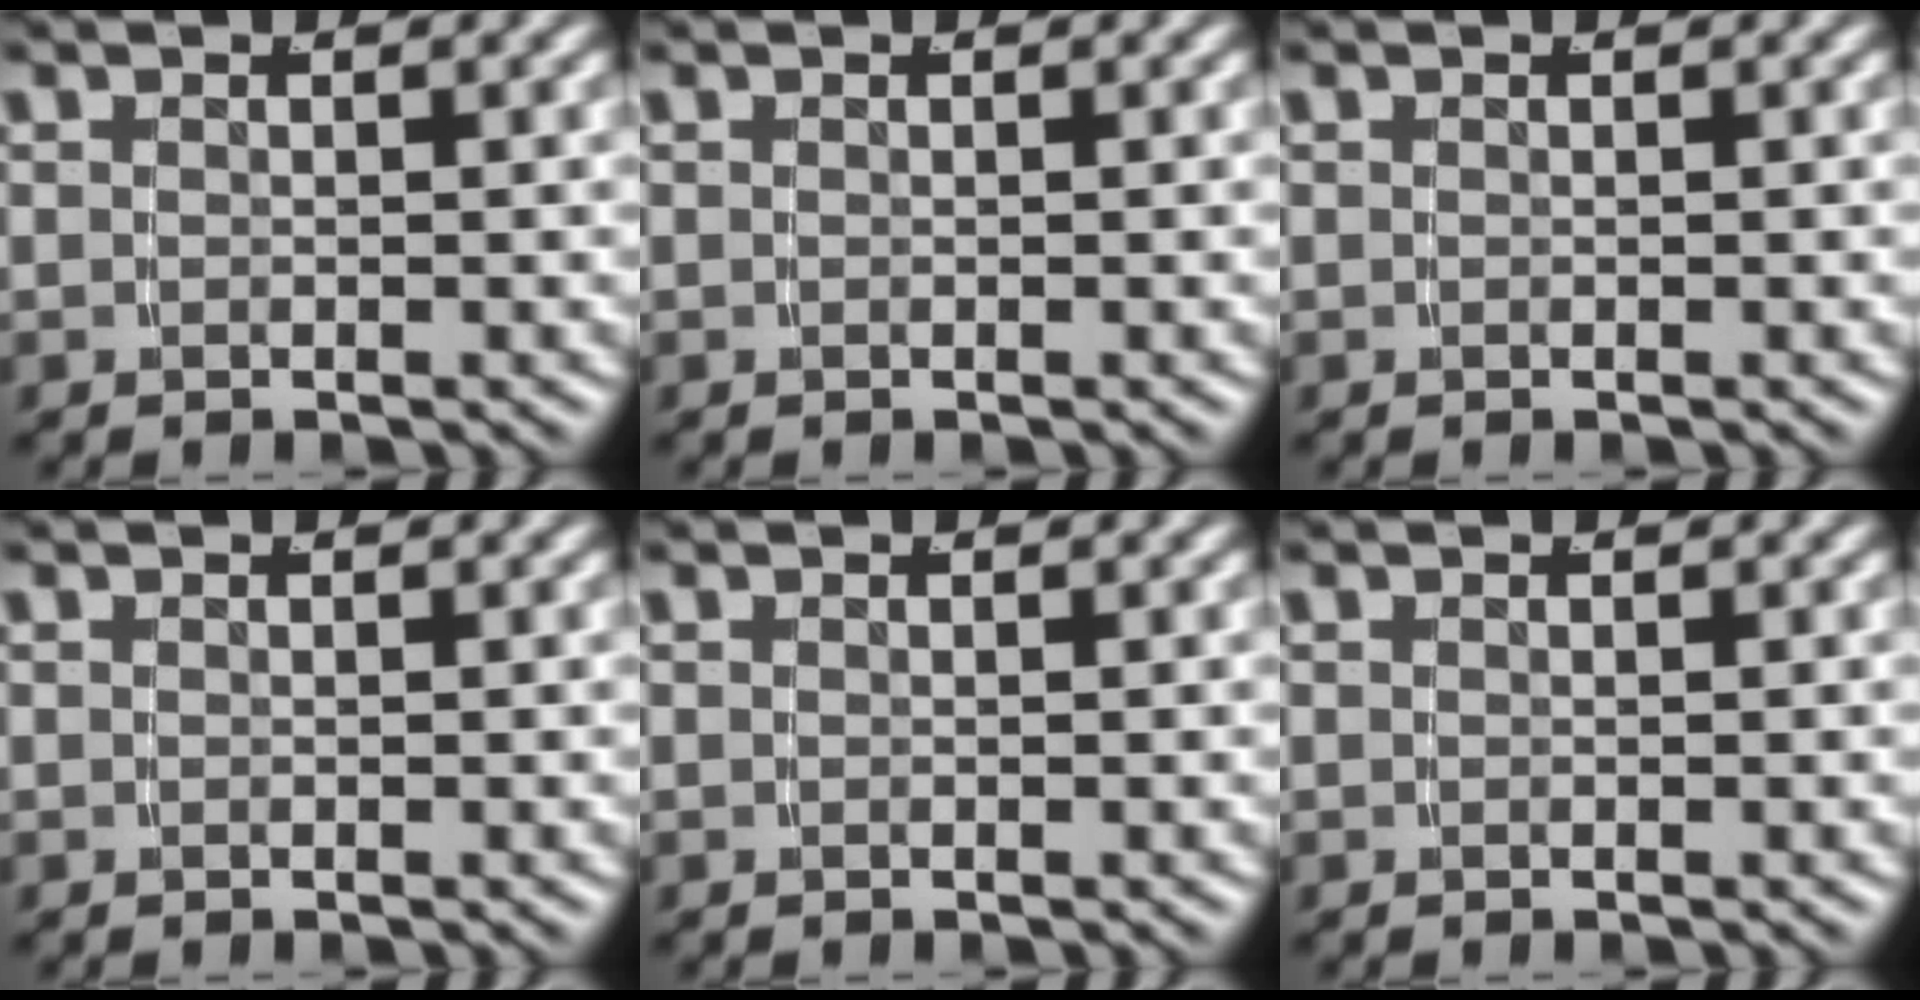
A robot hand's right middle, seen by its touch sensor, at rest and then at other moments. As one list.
[{"total": 0.0}, {"total": 0.0}, {"total": 0.0}, {"total": 0.0}, {"total": 0.0}]